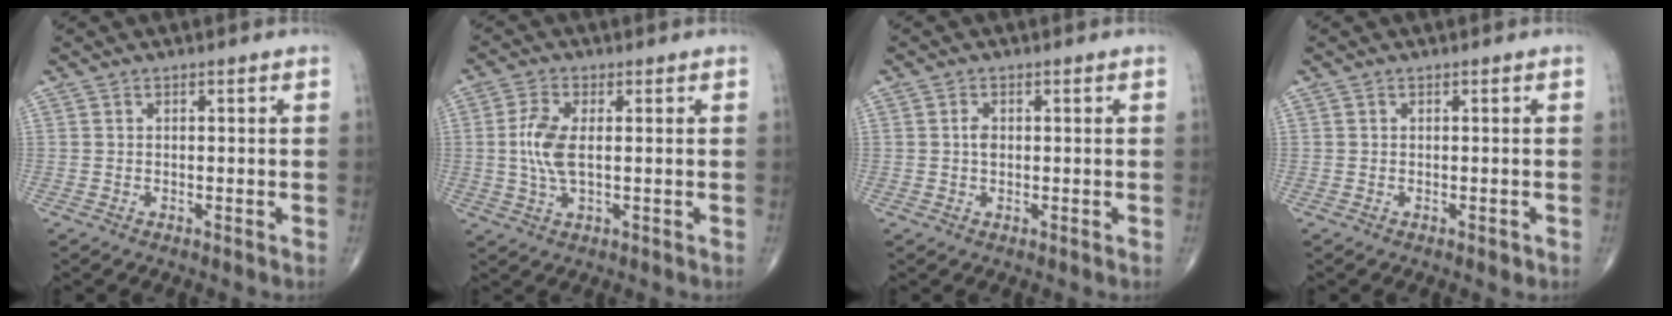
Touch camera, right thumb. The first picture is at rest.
{"total": 6.4, "force": [0.3, 2.7, 5.8], "torque": [-0.133, -0.001, 0.002]}
{"total": 1.6, "force": [0.1, 1.1, 1.2], "torque": [-0.016, 0.003, 0.000]}
{"total": 0.6, "force": [-0.3, 0.3, 0.4], "torque": [0.000, 0.000, -0.005]}